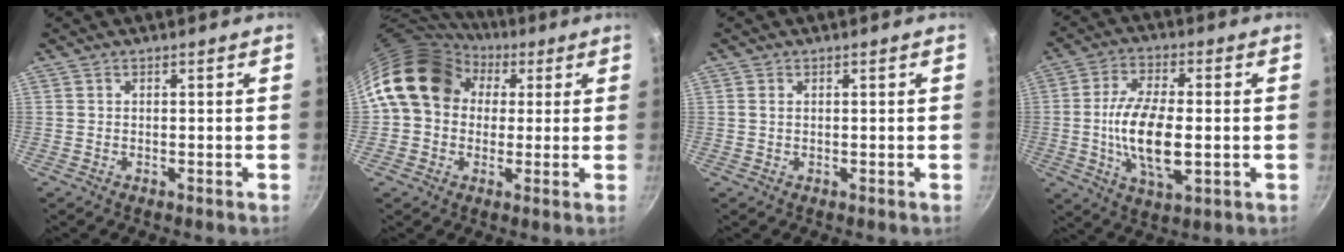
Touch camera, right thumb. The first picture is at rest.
{"total": 15.7, "force": [4.2, 12.6, 8.3], "torque": [-0.116, 0.026, 0.061]}
{"total": 0.9, "force": [0.3, 0.6, 0.6], "torque": [-0.011, 0.002, 0.005]}
{"total": 13.8, "force": [-1.2, 6.1, 12.3], "torque": [-0.231, 0.001, -0.026]}